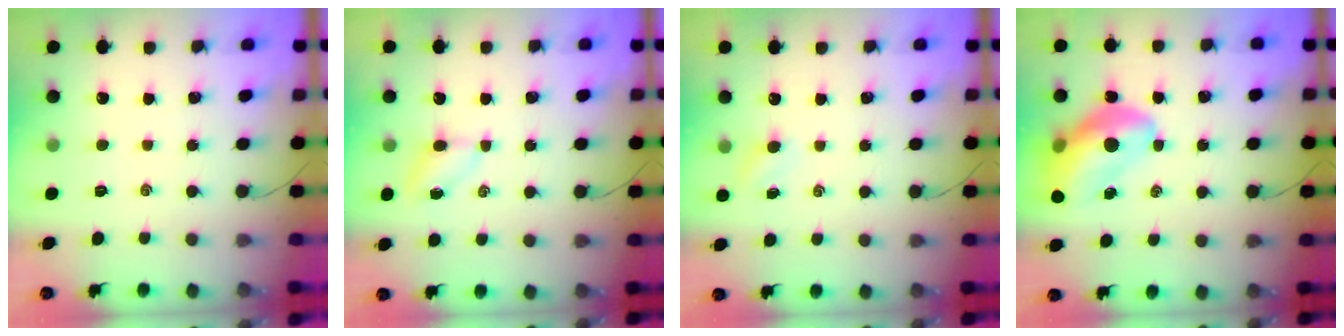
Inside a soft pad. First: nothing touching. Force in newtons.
{"total": 4.0, "press": 3.8, "slide": 1.2}
{"total": 2.7, "press": 2.6, "slide": 0.8}
{"total": 14.5, "press": 13.9, "slide": 4.1}